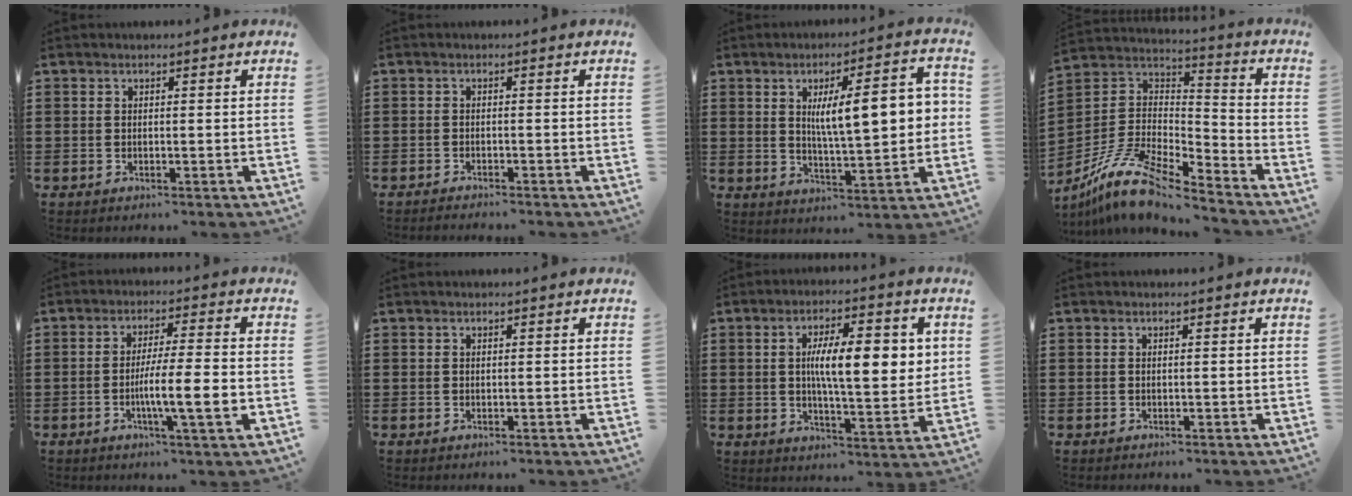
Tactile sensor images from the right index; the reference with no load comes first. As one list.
[{"total": 1.2, "force": [-1.2, -0.1, 0.0], "torque": [-0.002, 0.001, -0.025]}, {"total": 10.6, "force": [2.0, 3.3, 9.9], "torque": [-0.153, 0.000, 0.027]}, {"total": 12.1, "force": [-9.7, 2.7, 6.7], "torque": [-0.155, 0.015, -0.197]}, {"total": 8.6, "force": [-2.3, 0.7, 8.2], "torque": [-0.141, -0.009, -0.042]}, {"total": 0.0}, {"total": 10.7, "force": [1.8, 3.4, 10.0], "torque": [-0.165, -0.001, 0.025]}, {"total": 0.0}]